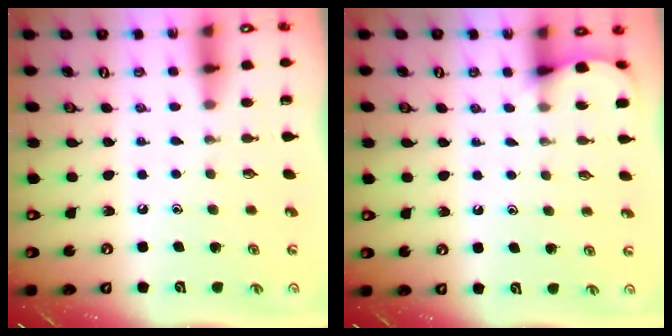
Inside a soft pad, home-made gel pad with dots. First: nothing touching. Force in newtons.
{"total": 4.1, "press": 4.1, "slide": 0.4}